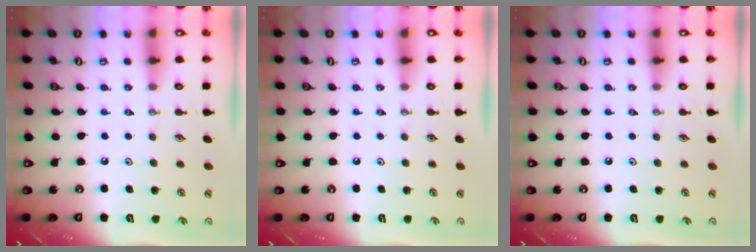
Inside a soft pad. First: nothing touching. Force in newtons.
{"total": 0.0}
{"total": 0.0}